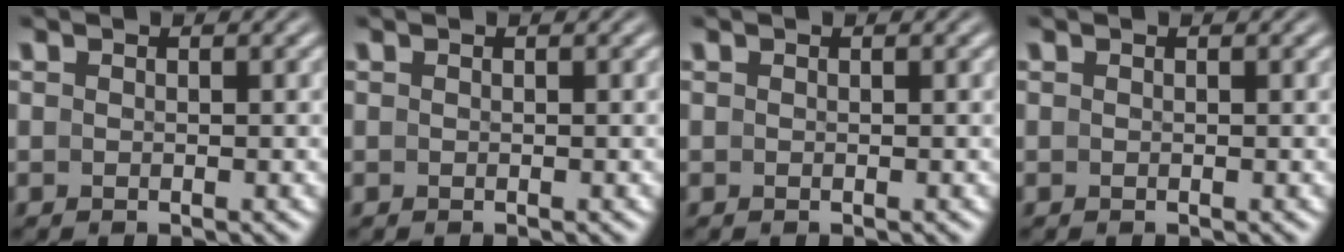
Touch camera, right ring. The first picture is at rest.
{"total": 0.0}
{"total": 0.0}
{"total": 0.0}